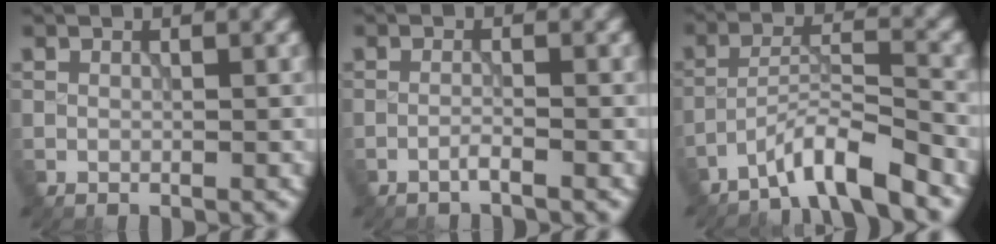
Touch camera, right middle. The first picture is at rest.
{"total": 1.0, "force": [-0.7, 0.1, 0.7], "torque": [-0.009, 0.006, -0.021]}
{"total": 5.0, "force": [-4.1, 0.3, 2.9], "torque": [-0.050, 0.011, -0.083]}